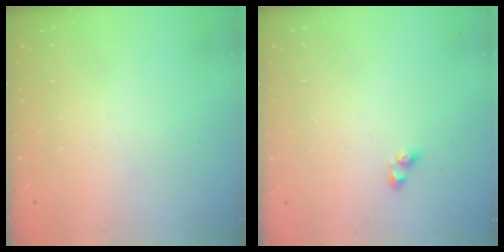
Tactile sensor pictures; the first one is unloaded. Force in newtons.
{"total": 2.5, "press": 2.2, "slide": 1.3}